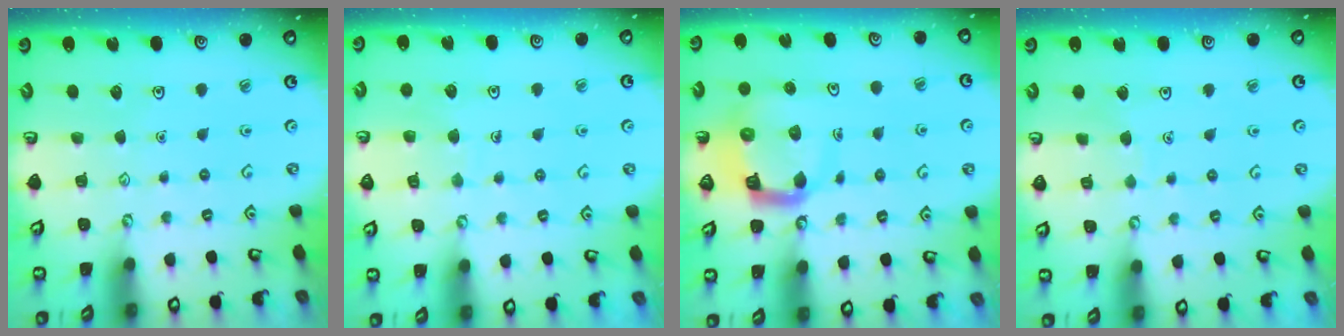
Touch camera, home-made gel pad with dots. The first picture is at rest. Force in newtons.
{"total": 7.0, "press": 6.9, "slide": 0.6}
{"total": 10.3, "press": 10.2, "slide": 1.2}
{"total": 2.6, "press": 2.6, "slide": 0.1}